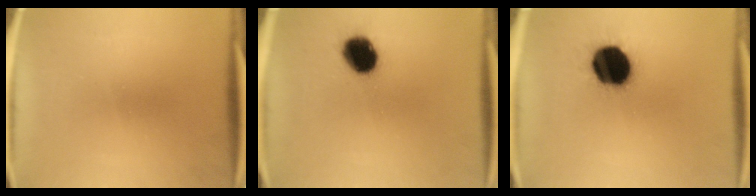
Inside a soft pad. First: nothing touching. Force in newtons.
{"total": 10.3}
{"total": 18.0}